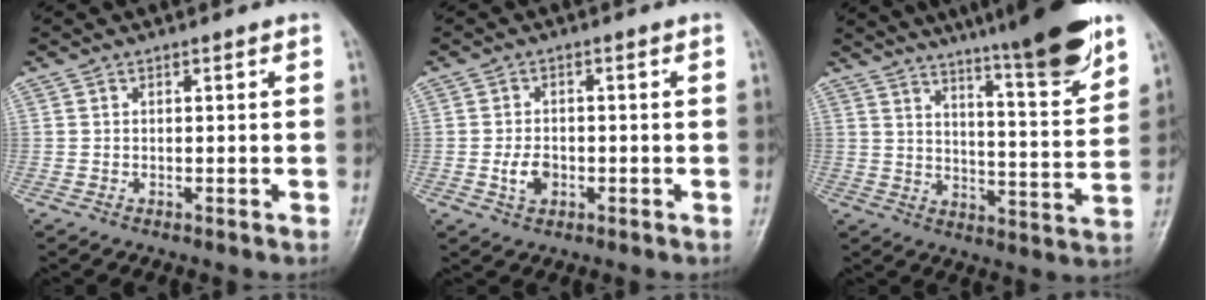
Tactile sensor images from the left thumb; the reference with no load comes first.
{"total": 3.4, "force": [-0.9, 2.3, 2.3], "torque": [-0.036, 0.003, -0.010]}
{"total": 19.2, "force": [14.5, 1.9, 12.4], "torque": [-0.156, -0.073, 0.210]}